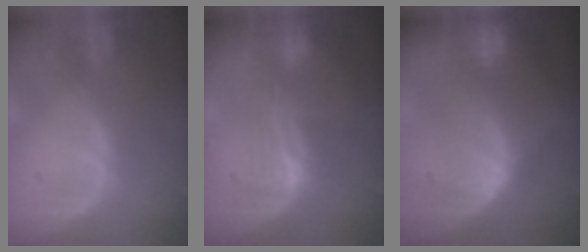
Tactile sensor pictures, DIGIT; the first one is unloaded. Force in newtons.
{"total": 4.0, "press": 3.7, "slide": 1.6}
{"total": 8.5, "press": 7.4, "slide": 4.3}